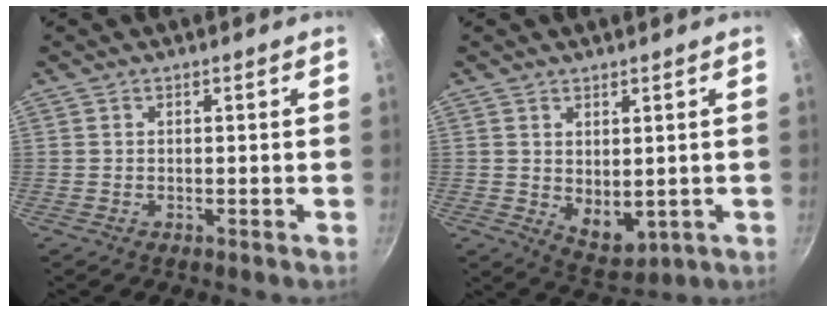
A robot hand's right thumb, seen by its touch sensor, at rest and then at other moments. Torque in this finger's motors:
{"motor_torque": [-0.34, 0.43, -0.50, 0.14, -0.03]}